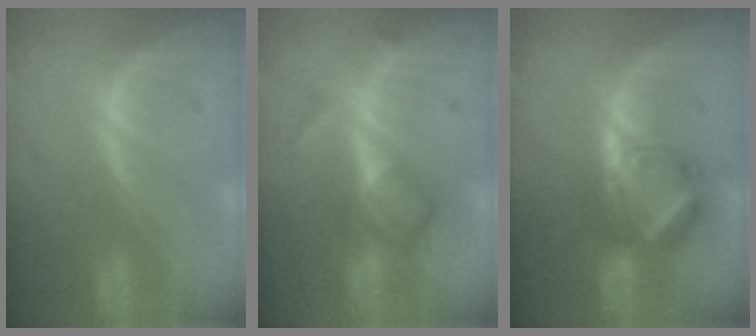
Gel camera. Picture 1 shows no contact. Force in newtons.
{"total": 5.9, "press": 5.0, "slide": 3.2}
{"total": 5.9, "press": 5.9, "slide": 0.5}